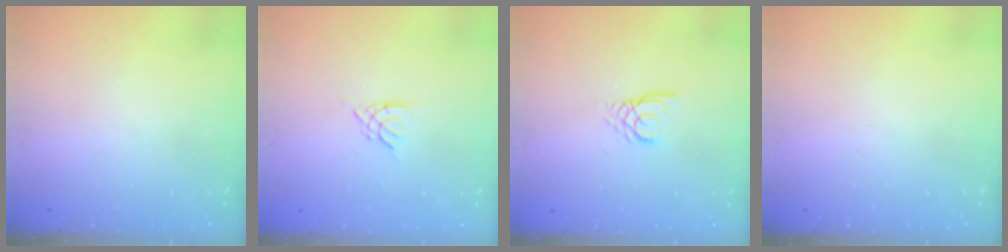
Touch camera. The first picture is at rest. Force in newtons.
{"total": 2.8, "press": 2.7, "slide": 0.5}
{"total": 3.0, "press": 3.0, "slide": 0.3}
{"total": 0.0}